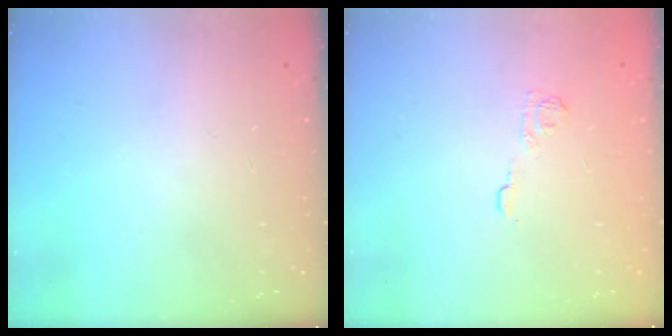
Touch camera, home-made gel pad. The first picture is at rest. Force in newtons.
{"total": 3.9, "press": 3.7, "slide": 1.3}